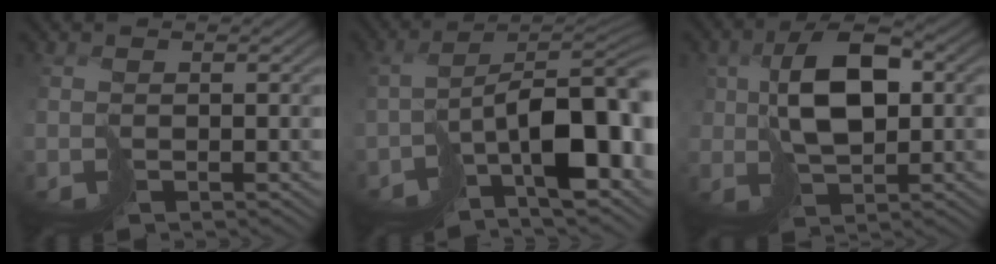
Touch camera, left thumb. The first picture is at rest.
{"total": 11.2, "force": [-5.1, 4.2, 9.0], "torque": [-0.124, -0.004, -0.079]}
{"total": 8.8, "force": [2.0, 5.3, 6.8], "torque": [-0.123, 0.014, 0.044]}